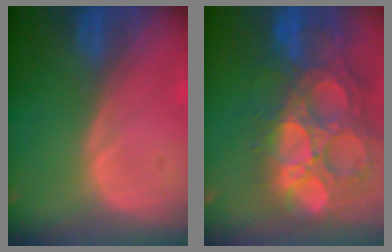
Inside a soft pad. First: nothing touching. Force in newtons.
{"total": 15.2, "press": 12.6, "slide": 8.5}